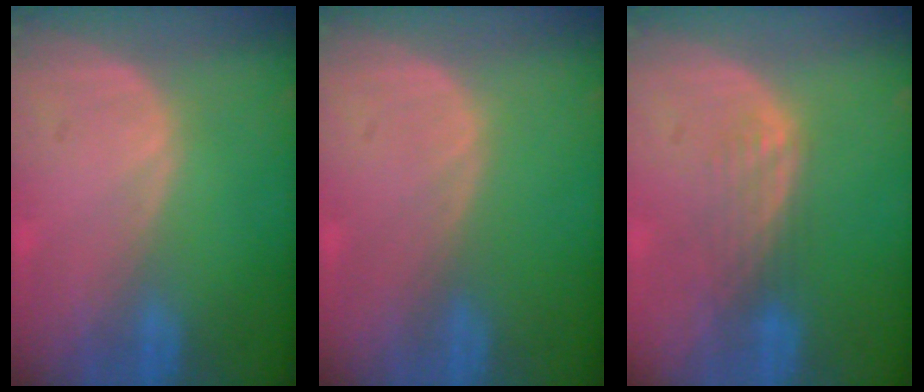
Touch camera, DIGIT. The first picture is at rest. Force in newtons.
{"total": 0.0}
{"total": 3.5, "press": 2.9, "slide": 1.9}